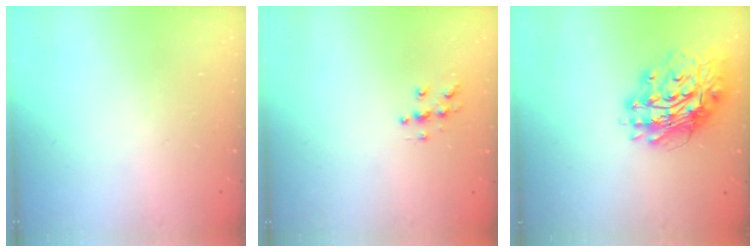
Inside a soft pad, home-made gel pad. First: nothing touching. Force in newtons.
{"total": 5.7, "press": 5.7, "slide": 0.5}
{"total": 16.0, "press": 15.9, "slide": 2.1}